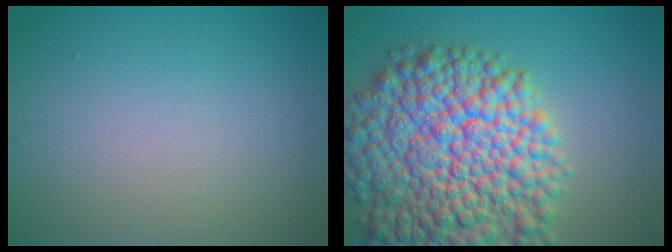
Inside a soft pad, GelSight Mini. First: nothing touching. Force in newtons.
{"total": 14.6, "press": 14.6, "slide": 0.8}